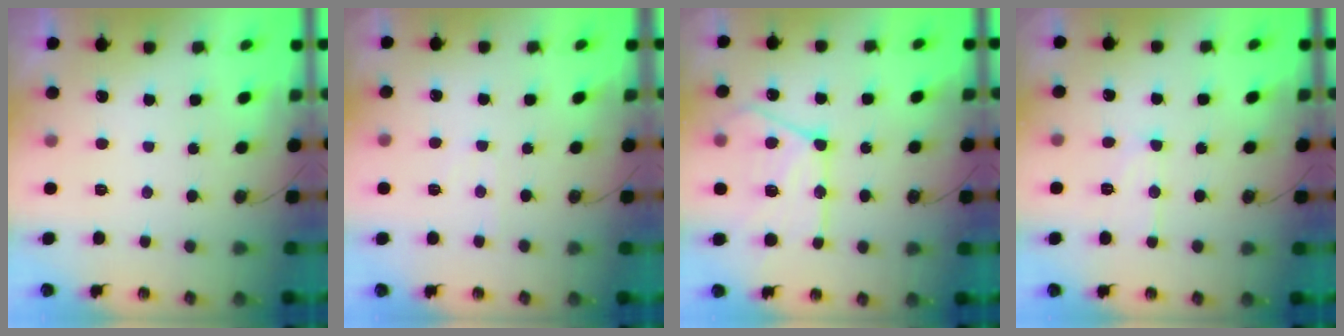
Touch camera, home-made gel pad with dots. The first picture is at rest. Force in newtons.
{"total": 3.3, "press": 3.2, "slide": 0.5}
{"total": 18.7, "press": 18.5, "slide": 2.0}
{"total": 9.1, "press": 9.1, "slide": 0.5}